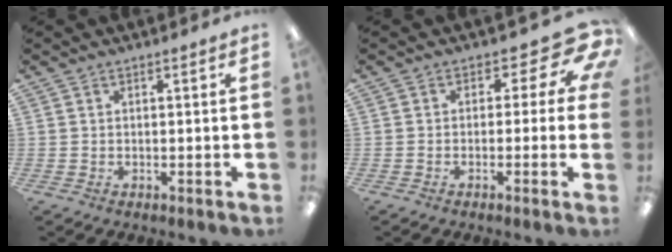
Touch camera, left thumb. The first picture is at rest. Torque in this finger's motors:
{"motor_torque": [0.98, 1.25, 0.08, -0.12, 0.00]}